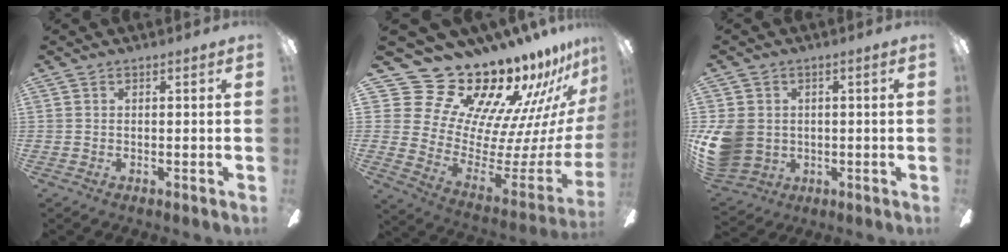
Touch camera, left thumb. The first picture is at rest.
{"total": 25.6, "force": [21.4, 10.9, 8.8], "torque": [-0.130, -0.198, 0.417]}
{"total": 11.0, "force": [0.0, 9.6, 5.4], "torque": [-0.131, 0.008, 0.005]}